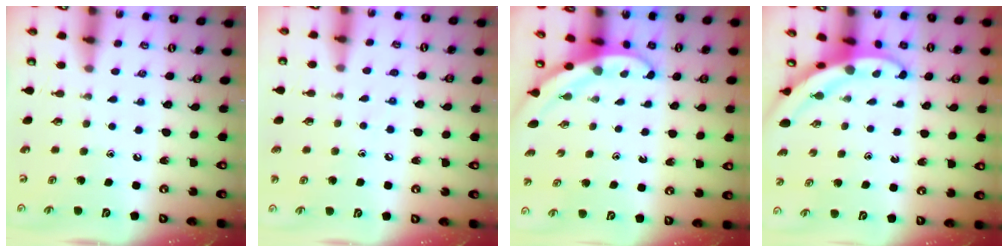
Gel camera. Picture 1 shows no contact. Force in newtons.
{"total": 6.2, "press": 6.2, "slide": 0.5}
{"total": 3.1, "press": 3.1, "slide": 0.1}
{"total": 3.1, "press": 3.1, "slide": 0.3}